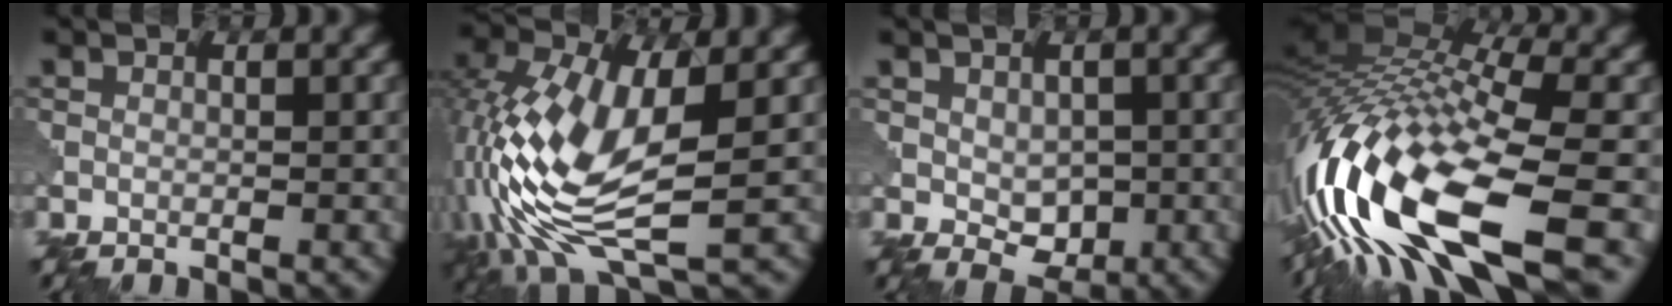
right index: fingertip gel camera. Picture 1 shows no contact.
{"total": 12.2, "force": [-2.4, 5.4, 10.7], "torque": [-0.248, -0.008, -0.048]}
{"total": 3.0, "force": [0.1, 2.2, 2.0], "torque": [-0.030, -0.006, 0.007]}
{"total": 16.6, "force": [-4.2, 5.8, 15.0], "torque": [-0.316, 0.002, -0.077]}